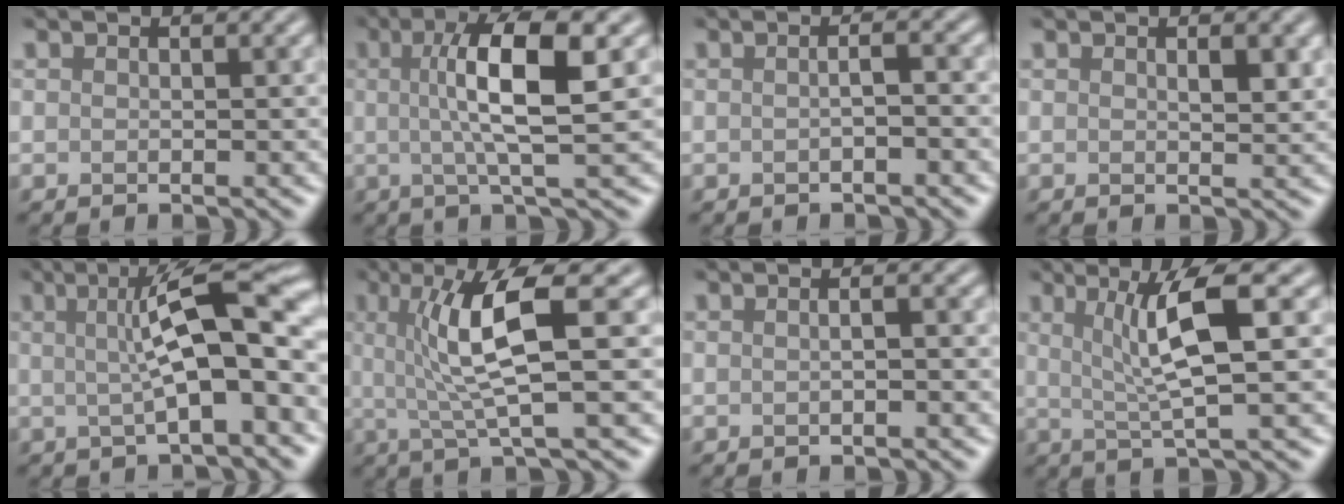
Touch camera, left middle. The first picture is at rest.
{"total": 7.3, "force": [1.1, 1.7, 7.0], "torque": [-0.111, 0.011, 0.014]}
{"total": 1.5, "force": [-0.3, 0.4, 1.4], "torque": [-0.018, 0.004, -0.009]}
{"total": 1.4, "force": [0.6, 0.5, 1.2], "torque": [-0.018, -0.004, 0.010]}
{"total": 8.9, "force": [0.9, 2.0, 8.6], "torque": [-0.108, 0.018, 0.006]}
{"total": 6.7, "force": [1.1, 1.1, 6.5], "torque": [-0.125, 0.003, 0.021]}
{"total": 1.4, "force": [0.1, 0.5, 1.3], "torque": [-0.010, -0.004, -0.008]}
{"total": 5.6, "force": [1.3, 0.9, 5.4], "torque": [-0.101, 0.006, 0.028]}